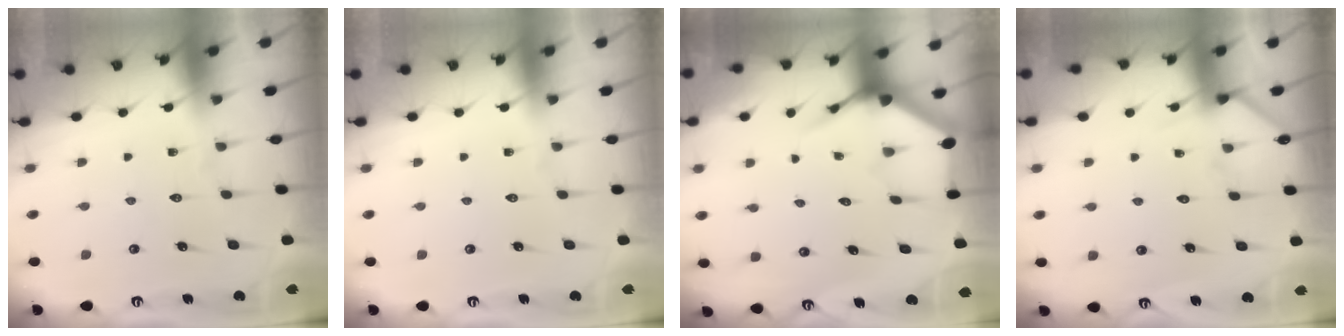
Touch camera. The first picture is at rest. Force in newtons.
{"total": 0.0}
{"total": 3.7, "press": 3.7, "slide": 0.4}
{"total": 3.7, "press": 3.7, "slide": 0.3}